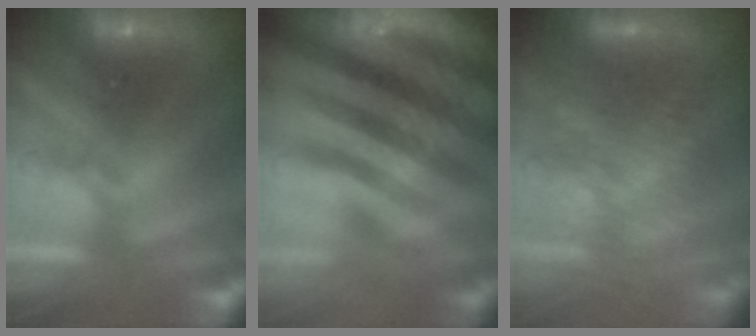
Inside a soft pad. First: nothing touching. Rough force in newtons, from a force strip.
{"total": 9.1}
{"total": 3.5}